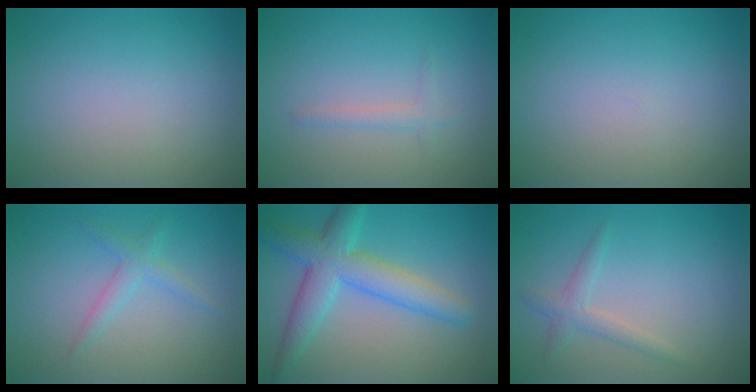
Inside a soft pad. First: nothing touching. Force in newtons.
{"total": 1.2, "press": 1.2, "slide": 0.0}
{"total": 0.0}
{"total": 1.7, "press": 1.7, "slide": 0.1}
{"total": 5.8, "press": 5.8, "slide": 0.2}
{"total": 1.7, "press": 1.7, "slide": 0.1}